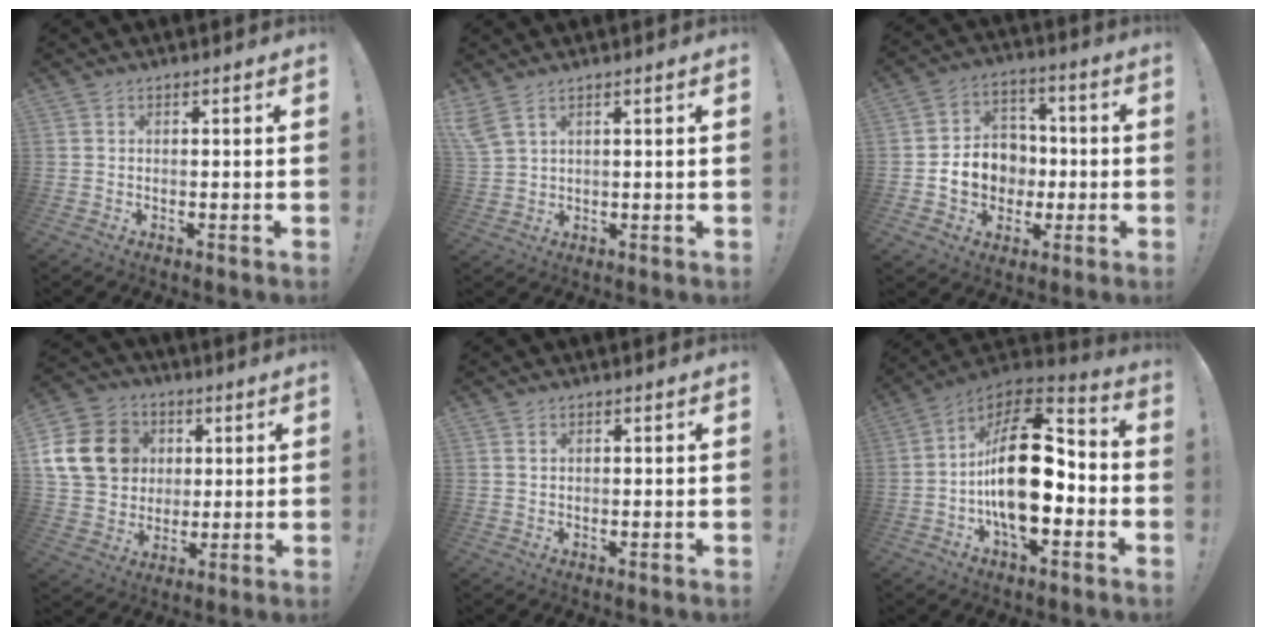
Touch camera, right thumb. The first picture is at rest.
{"total": 4.7, "force": [3.0, 1.1, 3.4], "torque": [-0.079, -0.015, 0.060]}
{"total": 12.2, "force": [-2.6, 10.7, 5.3], "torque": [-0.087, 0.023, -0.037]}
{"total": 18.0, "force": [4.6, 15.0, 8.8], "torque": [-0.139, -0.002, 0.103]}
{"total": 1.1, "force": [0.7, 0.6, 0.5], "torque": [-0.004, -0.003, 0.013]}
{"total": 22.2, "force": [-2.2, 11.5, 18.9], "torque": [-0.337, 0.021, -0.032]}